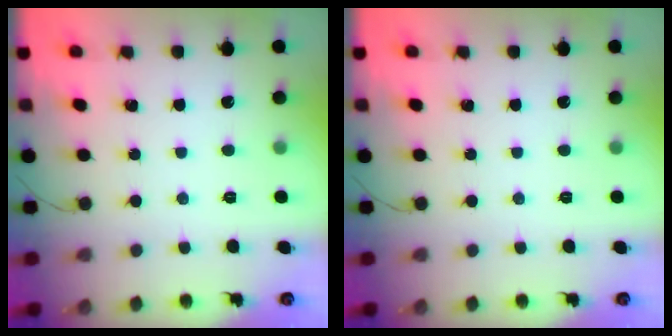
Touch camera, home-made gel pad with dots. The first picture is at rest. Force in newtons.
{"total": 0.0}